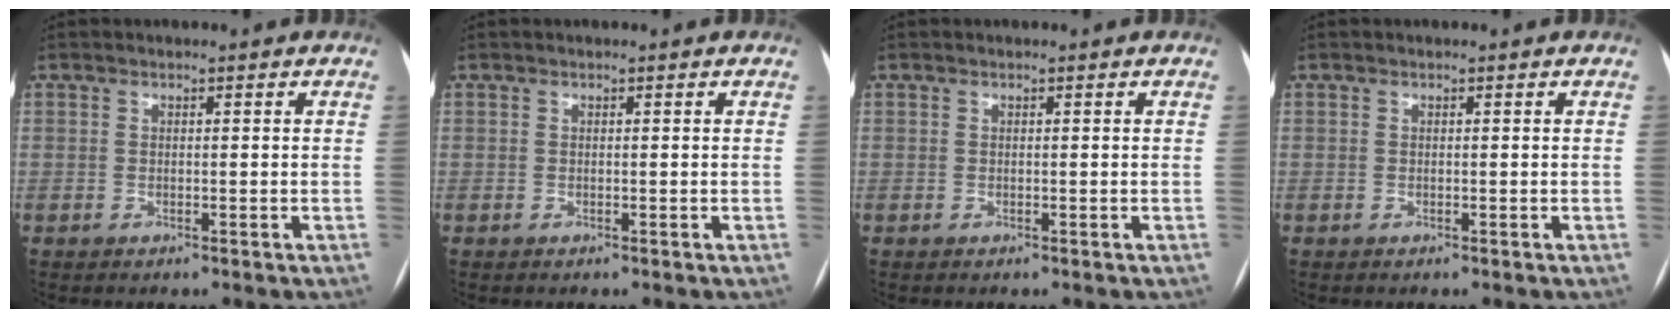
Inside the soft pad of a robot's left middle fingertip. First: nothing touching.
{"total": 0.0}
{"total": 0.0}
{"total": 0.0}